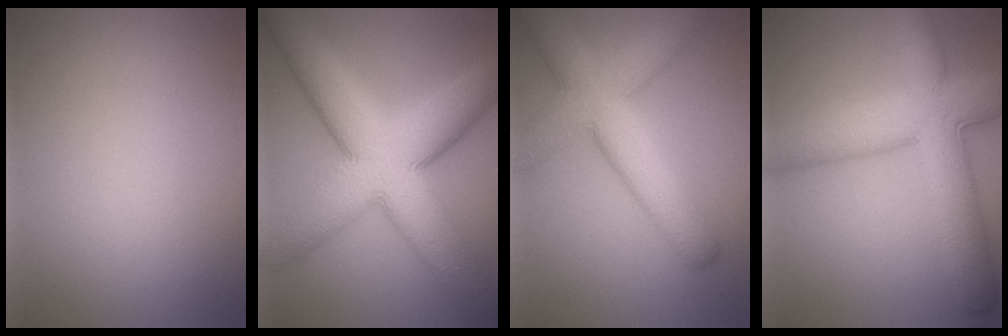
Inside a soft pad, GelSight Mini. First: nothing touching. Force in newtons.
{"total": 12.5, "press": 12.5, "slide": 0.4}
{"total": 7.8, "press": 7.8, "slide": 0.3}
{"total": 9.4, "press": 9.4, "slide": 0.3}